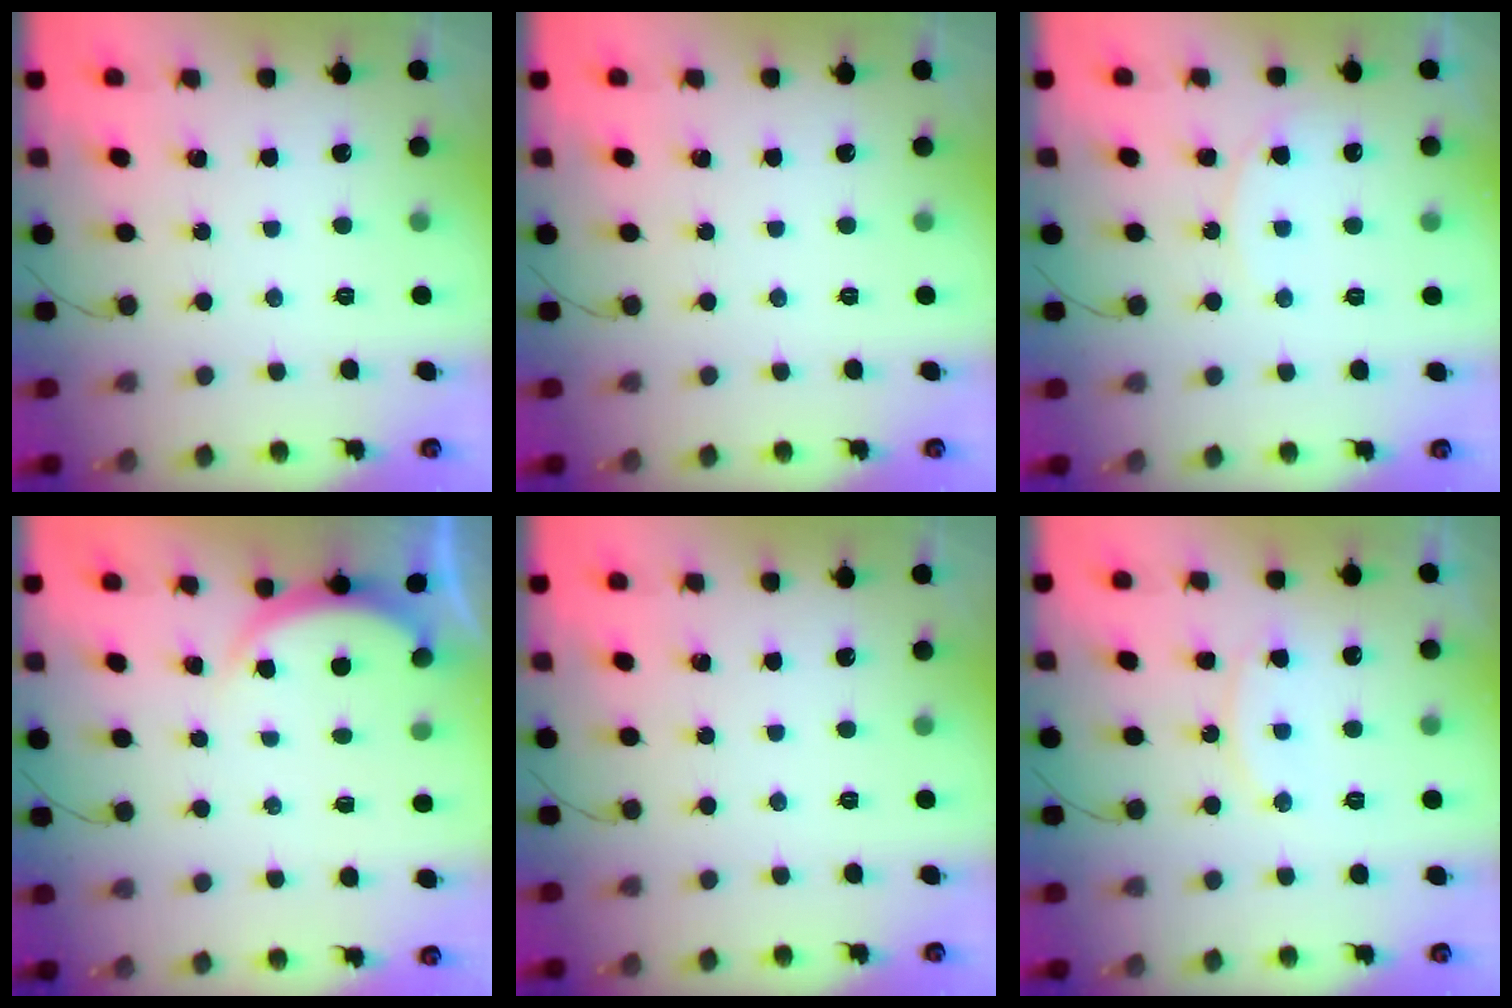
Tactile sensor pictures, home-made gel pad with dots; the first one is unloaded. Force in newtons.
{"total": 0.0}
{"total": 6.6, "press": 6.6, "slide": 0.4}
{"total": 2.5, "press": 2.5, "slide": 0.5}
{"total": 0.0}
{"total": 10.2, "press": 10.2, "slide": 0.8}